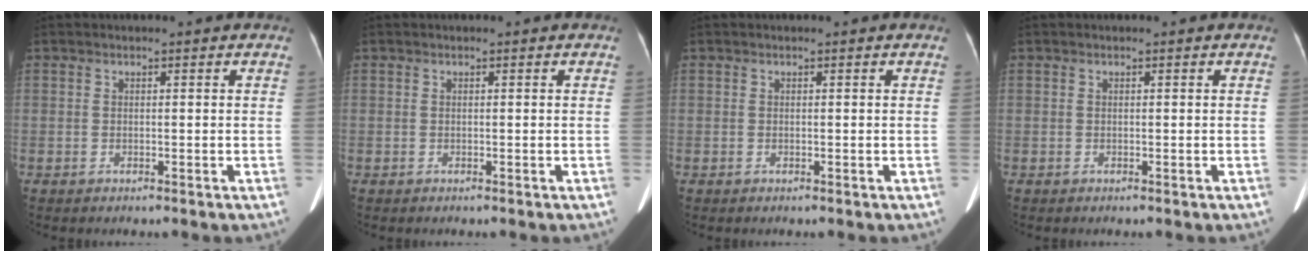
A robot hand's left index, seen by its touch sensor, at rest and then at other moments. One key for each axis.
{"total": 0.0}
{"total": 0.0}
{"total": 0.0}